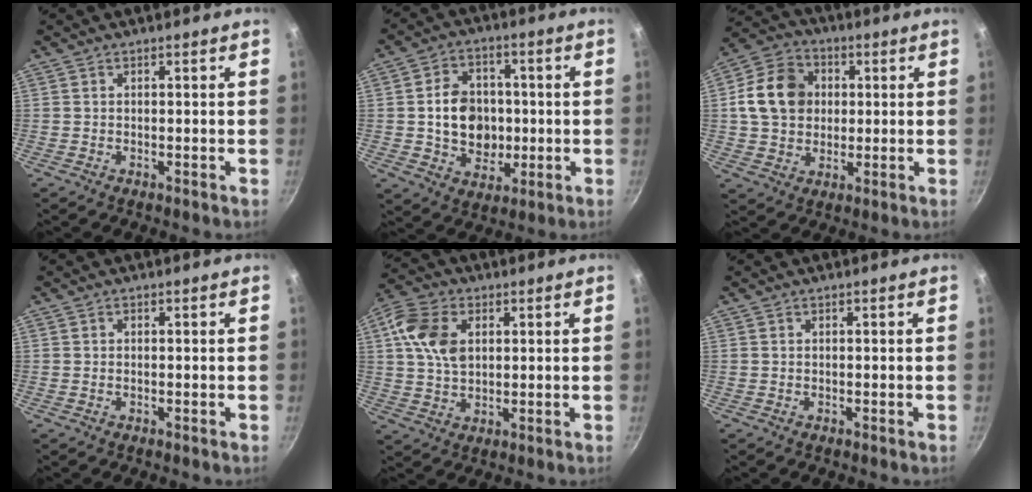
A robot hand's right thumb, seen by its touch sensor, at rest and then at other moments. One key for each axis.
{"total": 12.1, "fx": -0.2, "fy": 9.8, "fz": 7.0, "tx": -0.079, "ty": 0.010, "tz": 0.000}
{"total": 12.9, "fx": 1.8, "fy": 10.6, "fz": 7.1, "tx": -0.100, "ty": 0.011, "tz": 0.021}
{"total": 0.0}
{"total": 10.2, "fx": 2.5, "fy": 7.0, "fz": 7.1, "tx": -0.124, "ty": 0.006, "tz": 0.039}
{"total": 0.0}